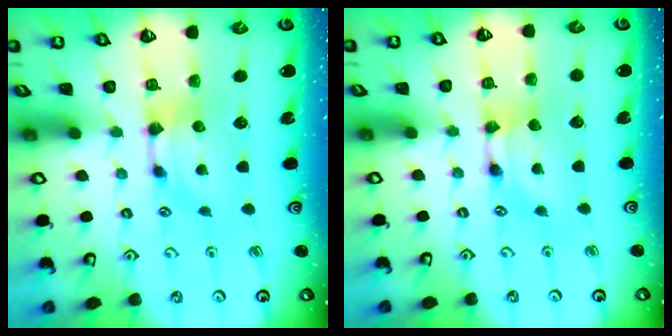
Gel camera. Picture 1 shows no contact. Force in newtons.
{"total": 1.5, "press": 1.5, "slide": 0.2}